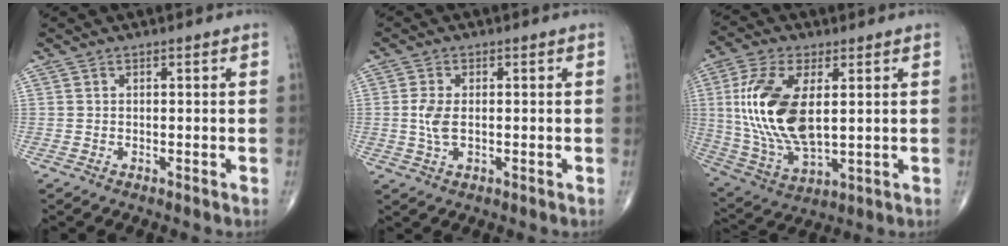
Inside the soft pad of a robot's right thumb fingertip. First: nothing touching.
{"total": 4.3, "force": [-0.1, 2.4, 3.6], "torque": [-0.085, 0.001, -0.004]}
{"total": 17.8, "force": [2.7, 8.7, 15.3], "torque": [-0.321, -0.014, 0.060]}